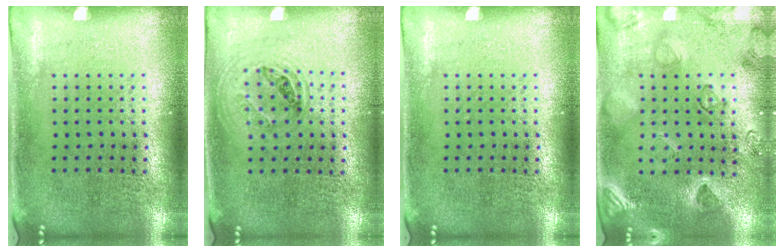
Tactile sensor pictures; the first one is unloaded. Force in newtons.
{"total": 1.0, "press": 0.9, "slide": 0.3}
{"total": 0.0}
{"total": 2.3, "press": 2.1, "slide": 0.9}